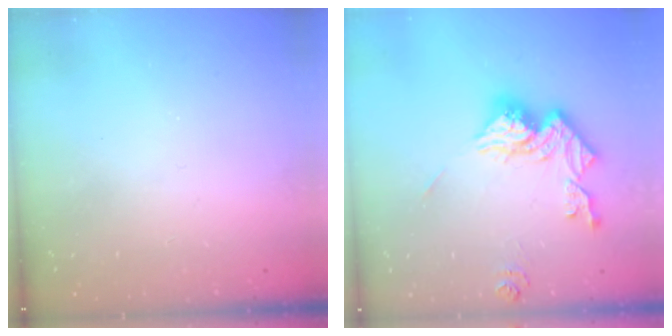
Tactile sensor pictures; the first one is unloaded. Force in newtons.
{"total": 14.1, "press": 14.0, "slide": 1.5}